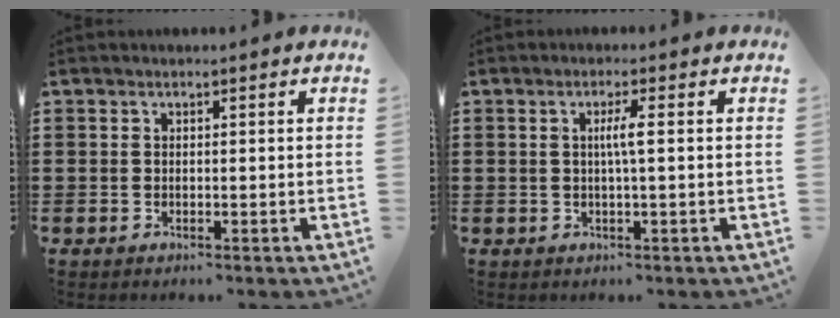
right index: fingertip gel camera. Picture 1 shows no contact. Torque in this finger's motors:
{"motor_torque": [0.46, -0.24, 0.08, 0.08]}